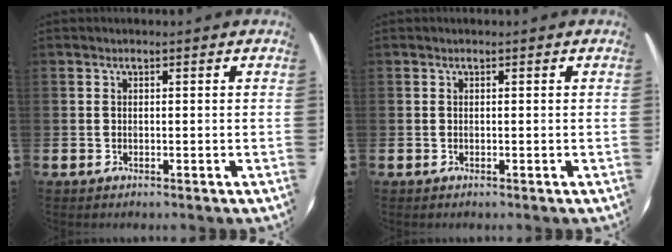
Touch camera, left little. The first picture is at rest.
{"total": 0.0}